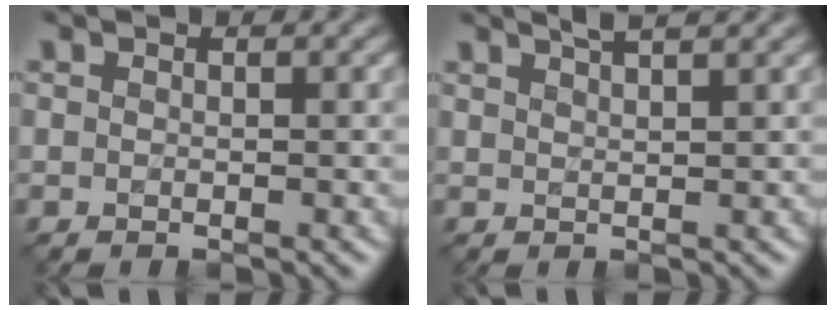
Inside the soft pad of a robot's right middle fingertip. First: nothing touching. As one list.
[{"total": 3.1, "force": [2.3, 0.8, 1.9], "torque": [0.000, 0.017, 0.012]}]